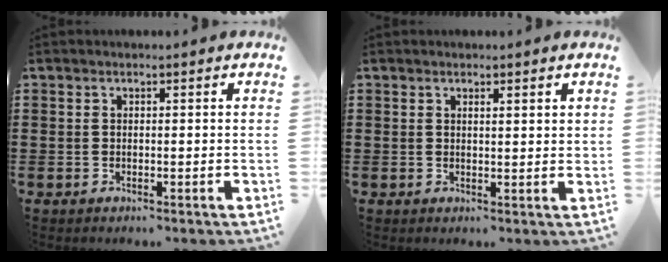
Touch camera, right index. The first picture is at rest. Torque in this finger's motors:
{"motor_torque": [-0.10, 0.29, -0.02, -0.01]}